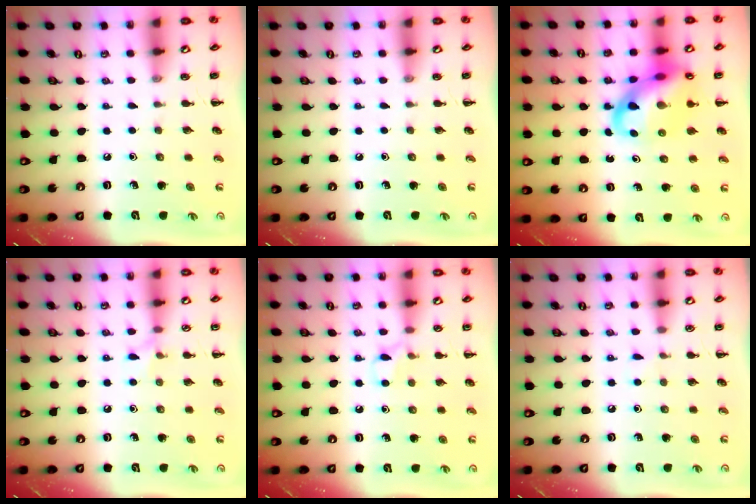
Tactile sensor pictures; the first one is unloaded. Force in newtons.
{"total": 0.0}
{"total": 15.9, "press": 15.5, "slide": 3.6}
{"total": 5.3, "press": 4.9, "slide": 1.9}
{"total": 5.3, "press": 5.1, "slide": 1.4}
{"total": 4.1, "press": 3.9, "slide": 1.3}